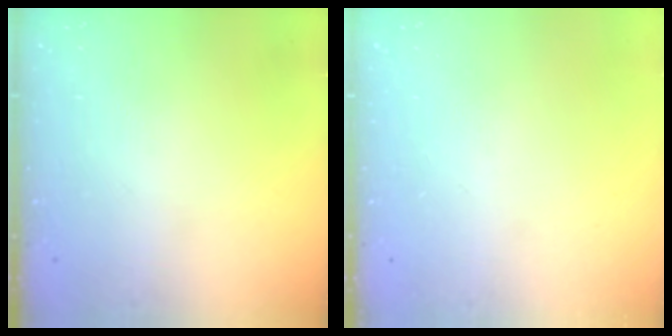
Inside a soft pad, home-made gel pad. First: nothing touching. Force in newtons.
{"total": 0.0}